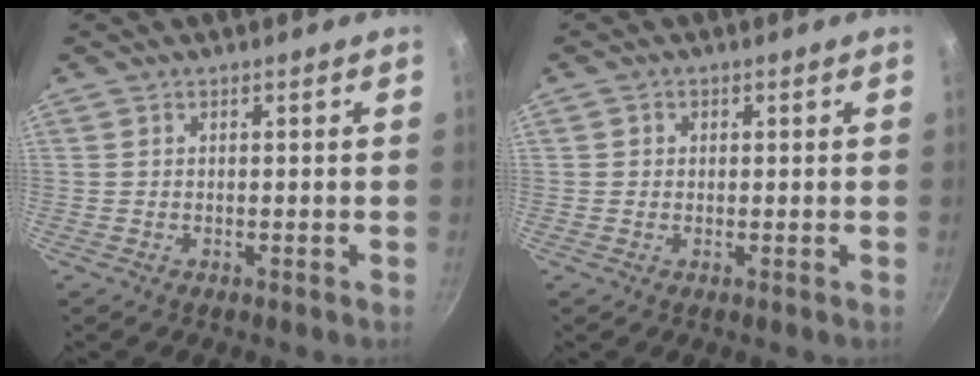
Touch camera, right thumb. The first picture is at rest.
{"total": 1.2, "force": [0.1, 1.1, 0.3], "torque": [0.001, -0.001, -0.002]}